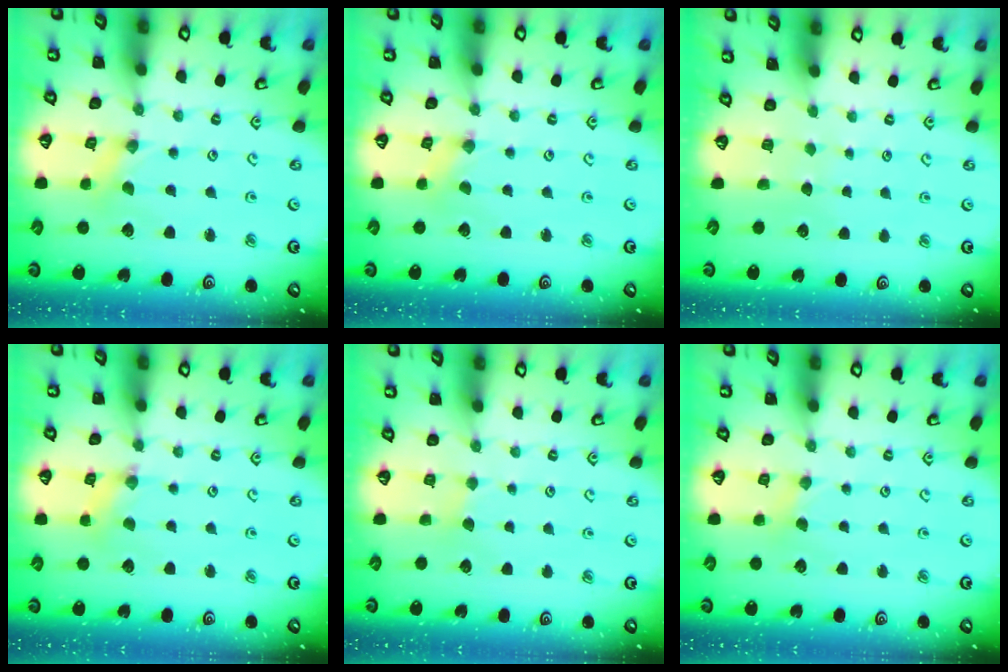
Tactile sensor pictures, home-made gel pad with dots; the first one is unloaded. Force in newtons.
{"total": 0.5, "press": 0.5, "slide": 0.1}
{"total": 0.0}
{"total": 2.6, "press": 2.6, "slide": 0.3}
{"total": 1.9, "press": 1.9, "slide": 0.3}
{"total": 2.2, "press": 2.2, "slide": 0.4}